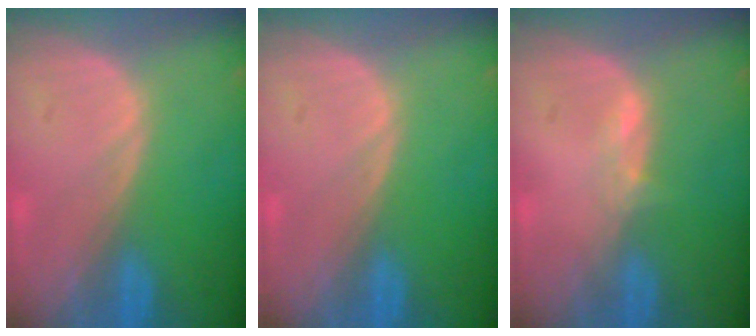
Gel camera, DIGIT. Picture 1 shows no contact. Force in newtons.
{"total": 0.0}
{"total": 1.3, "press": 1.2, "slide": 0.5}